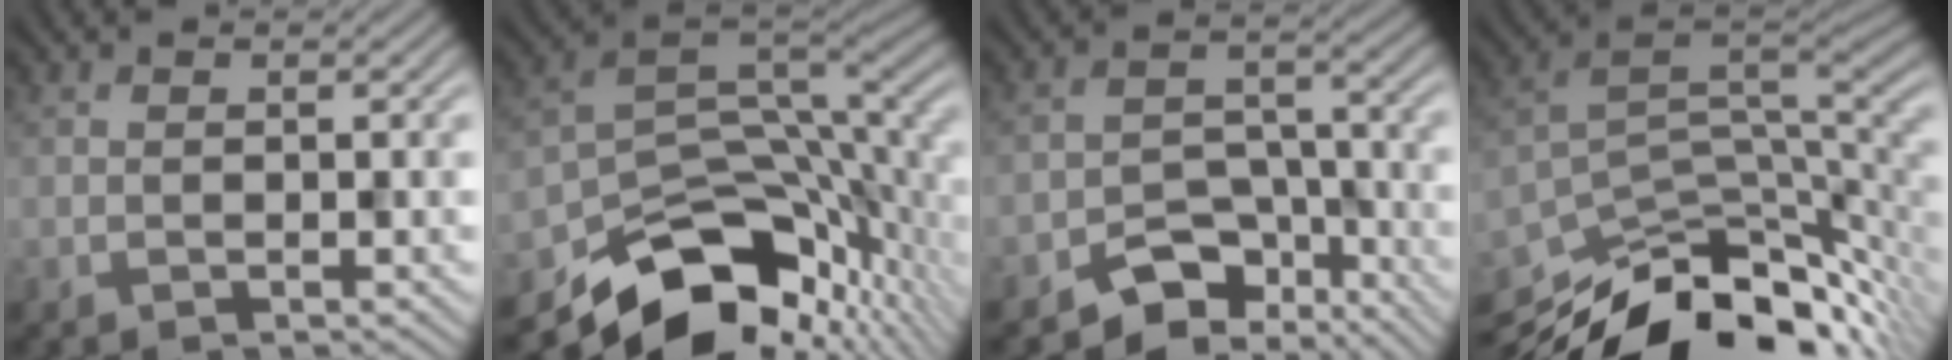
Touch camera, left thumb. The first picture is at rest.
{"total": 14.1, "force": [-7.7, 7.4, 9.3], "torque": [-0.168, -0.022, -0.121]}
{"total": 7.4, "force": [-5.5, 3.9, 3.1], "torque": [-0.035, -0.005, -0.098]}
{"total": 14.2, "force": [-9.4, 5.5, 9.1], "torque": [-0.179, -0.020, -0.146]}